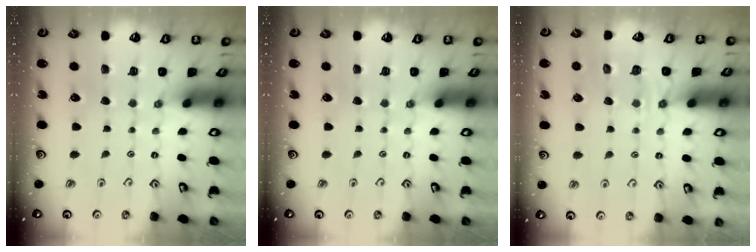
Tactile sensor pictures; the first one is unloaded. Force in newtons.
{"total": 0.0}
{"total": 4.7, "press": 4.4, "slide": 1.4}